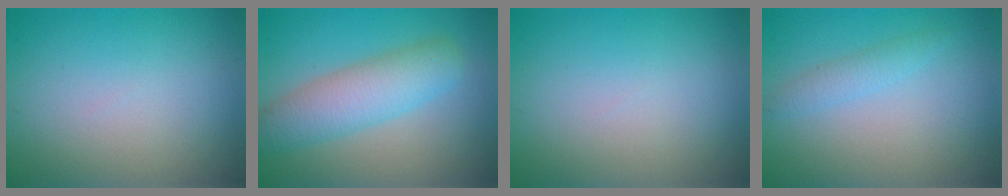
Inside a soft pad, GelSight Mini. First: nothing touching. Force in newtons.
{"total": 5.3, "press": 5.3, "slide": 0.2}
{"total": 0.0}
{"total": 1.5, "press": 1.5, "slide": 0.0}